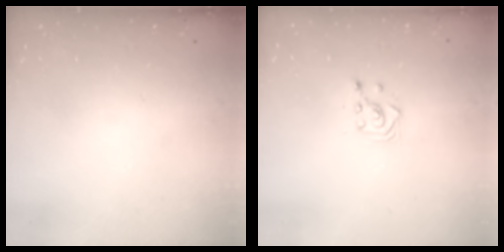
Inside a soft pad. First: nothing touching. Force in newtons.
{"total": 3.0, "press": 3.0, "slide": 0.5}